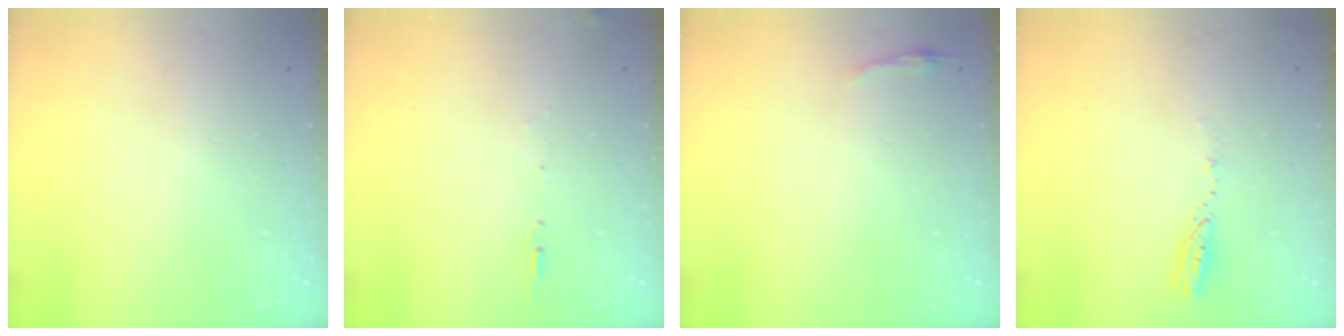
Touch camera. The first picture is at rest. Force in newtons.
{"total": 5.6, "press": 5.3, "slide": 1.7}
{"total": 2.8, "press": 2.8, "slide": 0.6}
{"total": 3.3, "press": 3.3, "slide": 0.2}